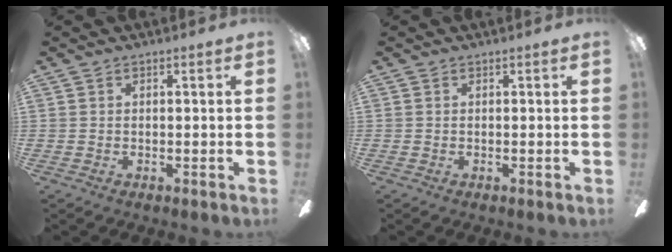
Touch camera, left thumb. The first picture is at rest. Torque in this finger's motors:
{"motor_torque": [0.00, 0.00, 0.14, 0.00, 0.00]}